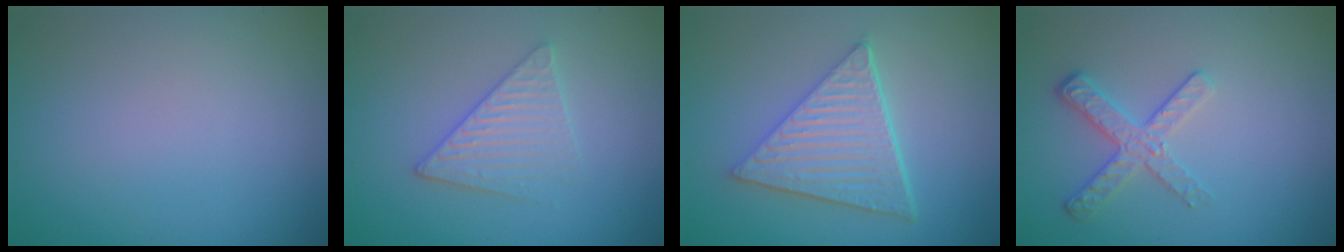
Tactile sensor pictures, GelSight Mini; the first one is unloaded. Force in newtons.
{"total": 3.0, "press": 3.0, "slide": 0.3}
{"total": 5.9, "press": 4.3, "slide": 4.0}
{"total": 2.6, "press": 2.2, "slide": 1.4}